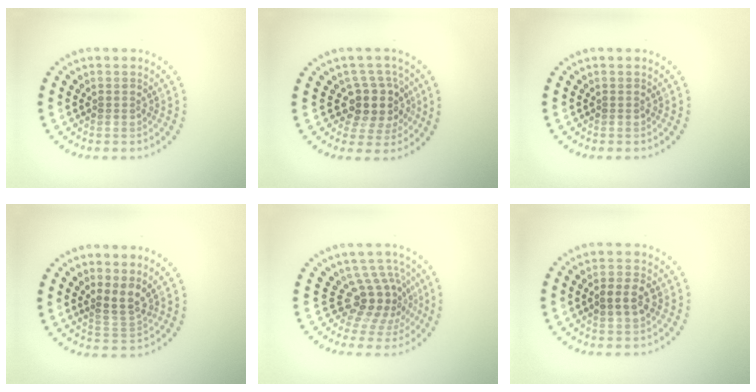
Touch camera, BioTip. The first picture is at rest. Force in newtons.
{"total": 4.0, "press": 3.3, "slide": 2.3}
{"total": 0.0}
{"total": 2.2, "press": 1.9, "slide": 1.3}
{"total": 4.0, "press": 2.8, "slide": 2.9}
{"total": 2.6, "press": 2.6, "slide": 0.3}